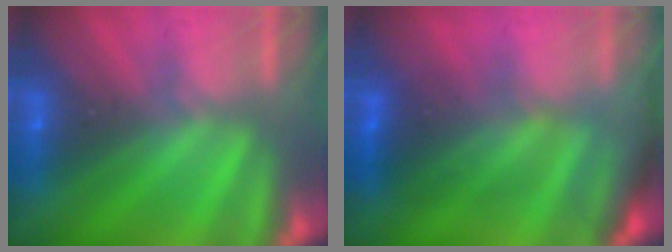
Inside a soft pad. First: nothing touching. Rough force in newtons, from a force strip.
{"total": 2.5}